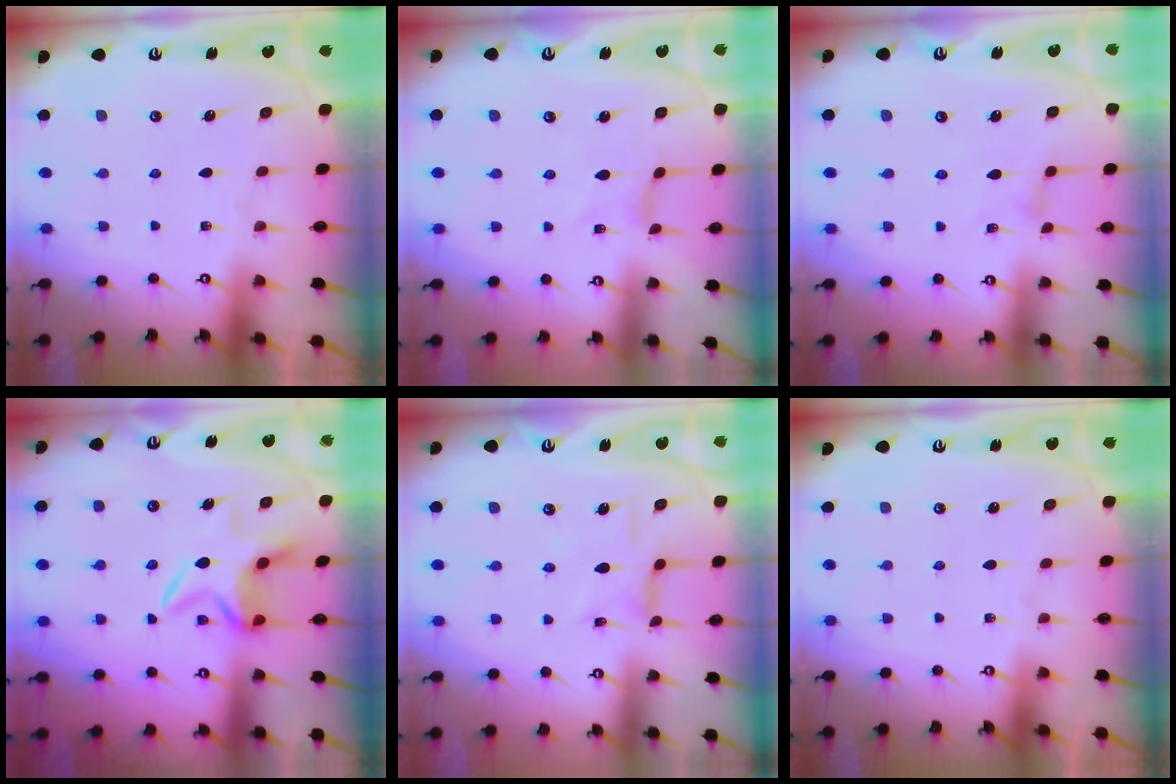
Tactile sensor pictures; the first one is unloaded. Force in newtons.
{"total": 0.0}
{"total": 0.9, "press": 0.9, "slide": 0.3}
{"total": 6.6, "press": 6.4, "slide": 1.3}
{"total": 7.0, "press": 7.0, "slide": 0.4}
{"total": 0.0}